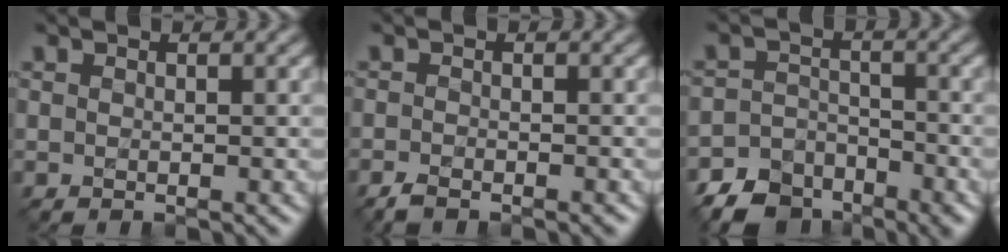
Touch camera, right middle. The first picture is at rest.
{"total": 2.2, "force": [-1.8, 0.7, 1.2], "torque": [-0.019, -0.003, -0.033]}
{"total": 6.8, "force": [-5.5, 3.7, 1.6], "torque": [-0.016, -0.016, -0.086]}